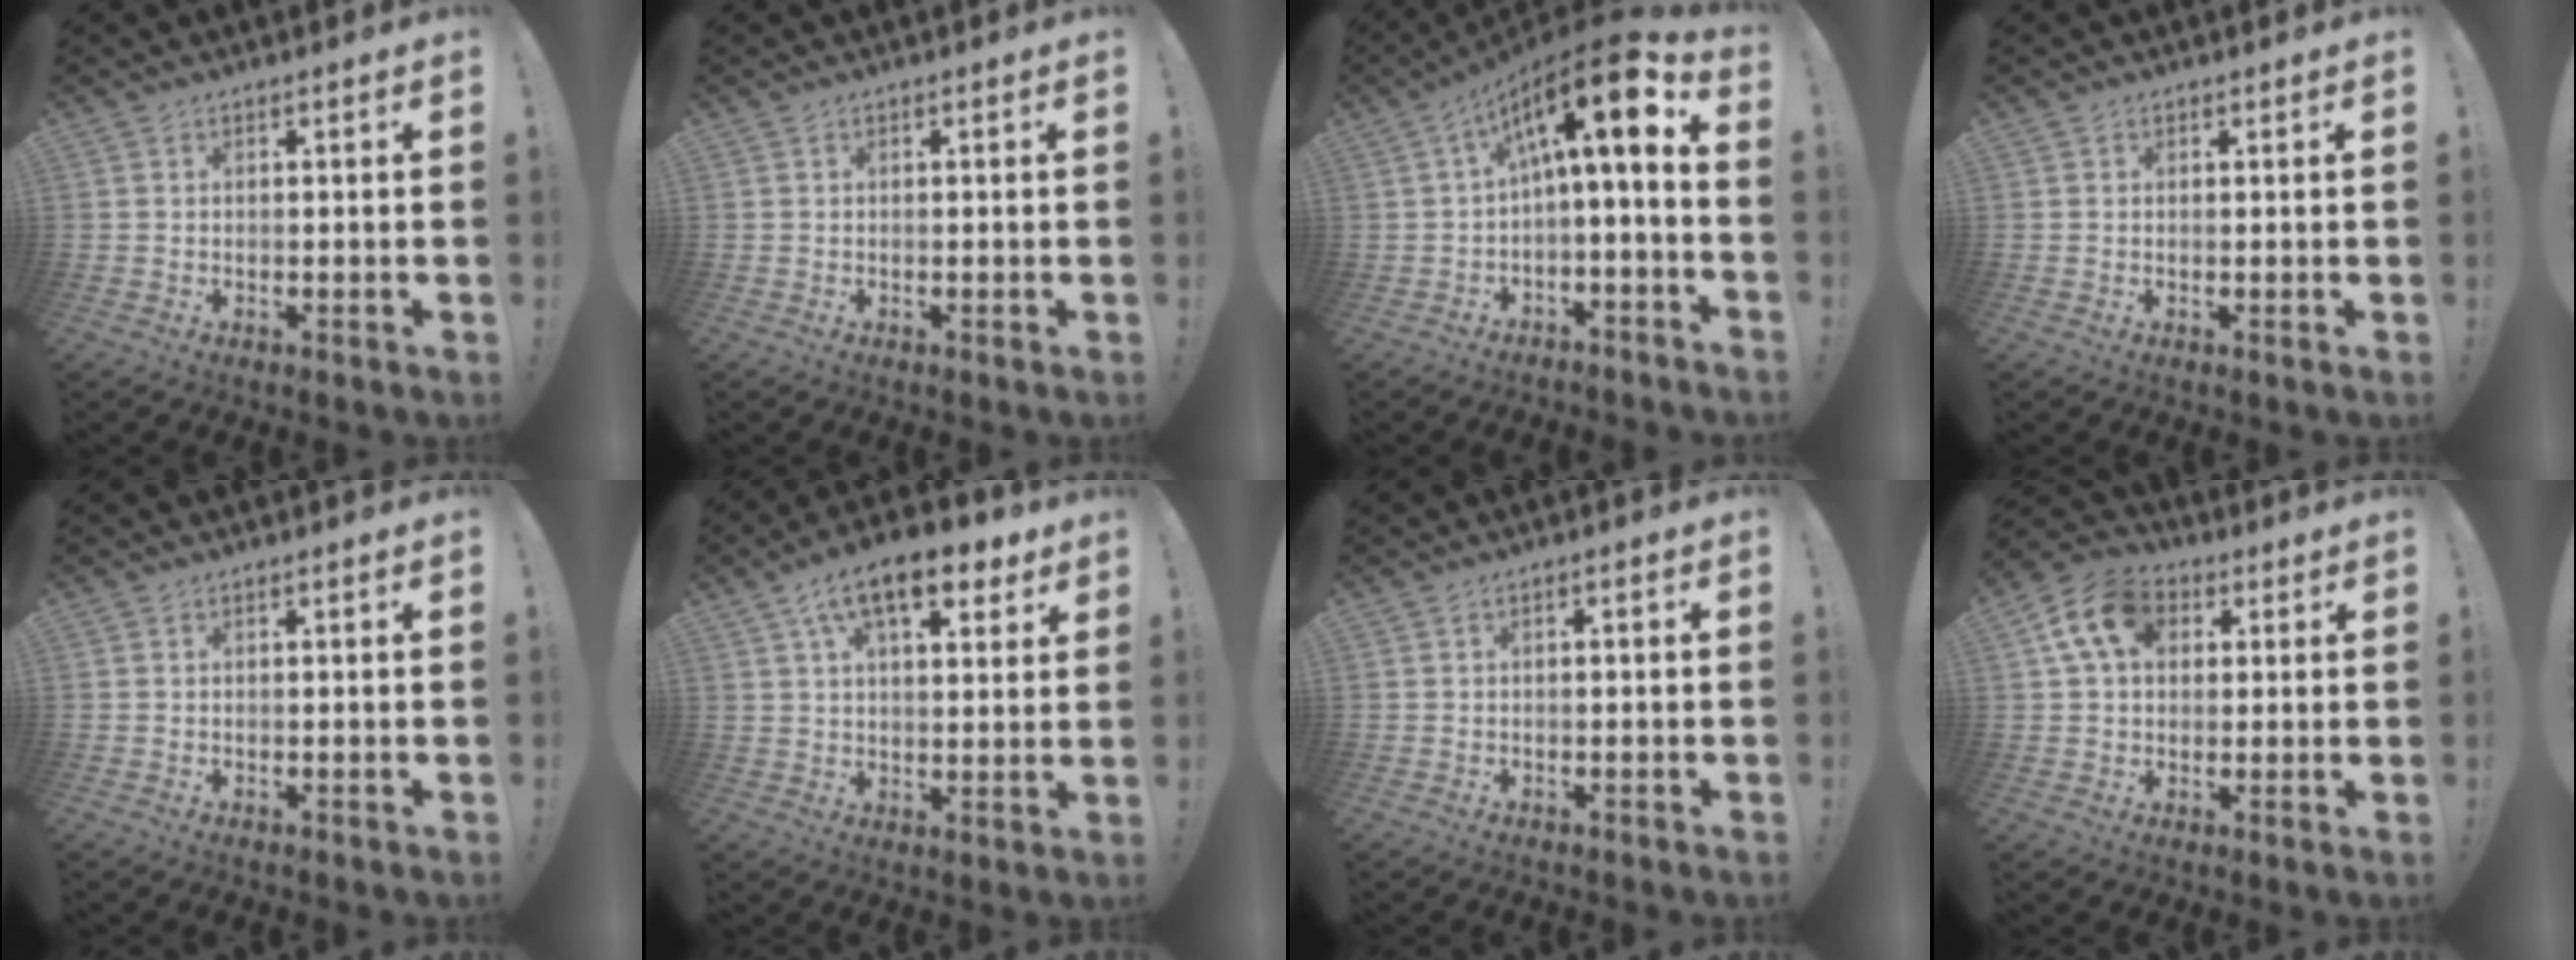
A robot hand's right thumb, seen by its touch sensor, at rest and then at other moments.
{"total": 0.0}
{"total": 13.4, "force": [3.4, 1.4, 12.9], "torque": [-0.200, -0.028, 0.044]}
{"total": 0.0}
{"total": 0.0}
{"total": 13.7, "force": [7.3, 6.2, 9.9], "torque": [-0.153, -0.026, 0.123]}
{"total": 1.3, "force": [-1.0, 0.0, 0.8], "torque": [-0.015, 0.004, -0.019]}
{"total": 12.7, "force": [4.2, 9.2, 7.7], "torque": [-0.136, 0.002, 0.083]}